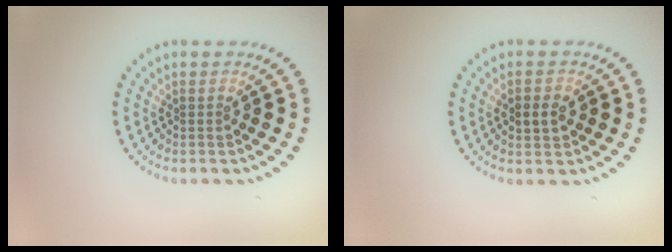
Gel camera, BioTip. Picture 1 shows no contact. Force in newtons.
{"total": 2.2, "press": 2.2, "slide": 0.2}